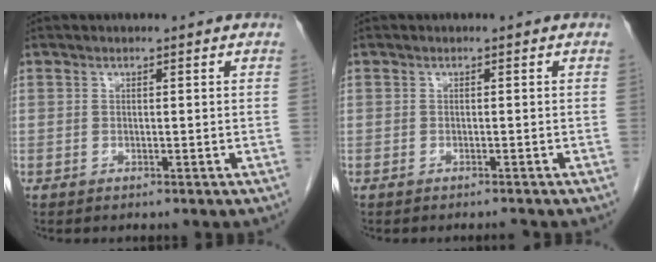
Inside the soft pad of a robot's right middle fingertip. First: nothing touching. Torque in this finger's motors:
{"motor_torque": [0.13, -0.02, 0.00, 0.00]}